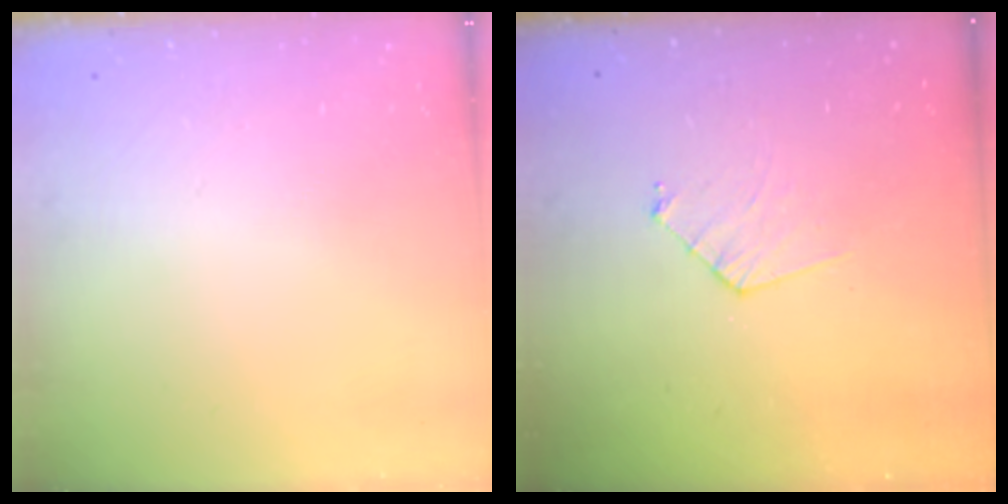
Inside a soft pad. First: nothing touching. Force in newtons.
{"total": 5.8, "press": 5.8, "slide": 0.5}